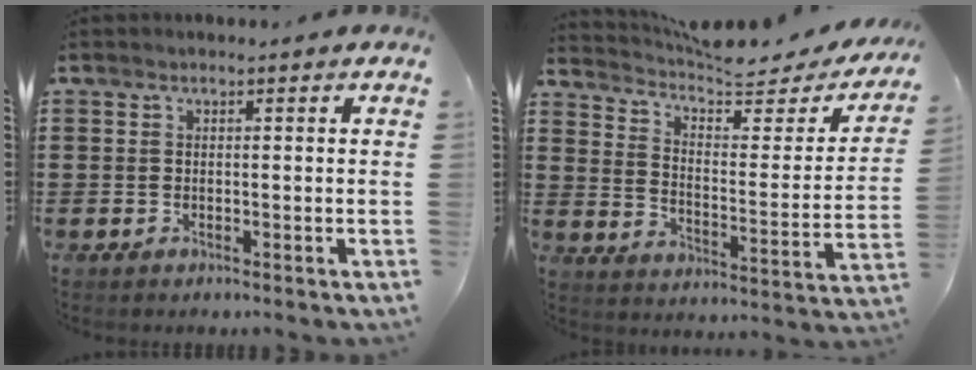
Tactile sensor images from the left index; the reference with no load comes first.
{"total": 5.9, "force": [5.0, 1.3, 2.7], "torque": [-0.073, -0.037, 0.079]}